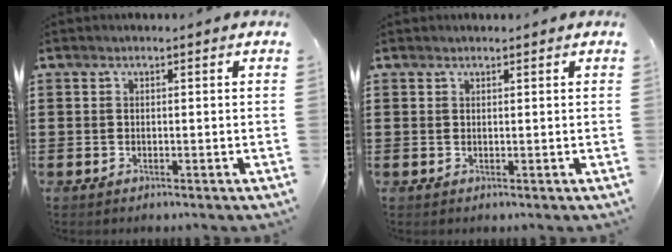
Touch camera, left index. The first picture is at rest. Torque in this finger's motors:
{"motor_torque": [2.14, 0.00, 0.00, -0.01]}